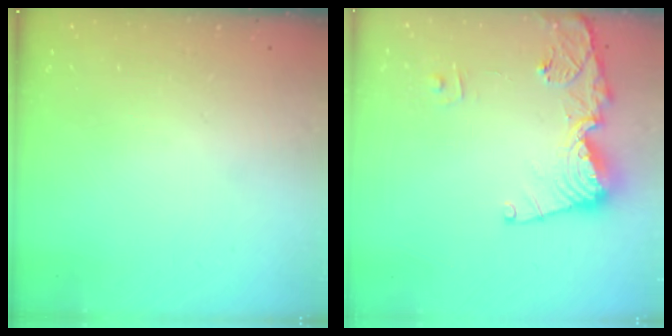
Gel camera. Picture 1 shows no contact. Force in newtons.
{"total": 13.6, "press": 13.5, "slide": 1.8}